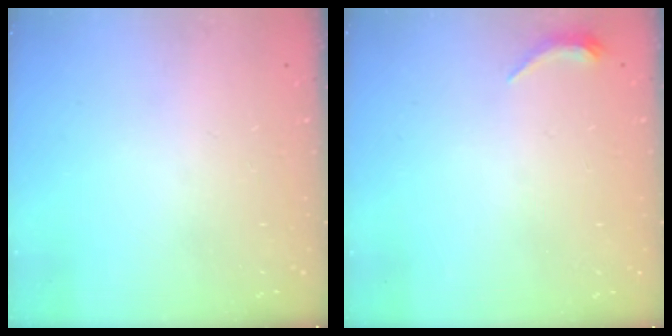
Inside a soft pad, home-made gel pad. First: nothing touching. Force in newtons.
{"total": 4.8, "press": 4.7, "slide": 0.9}